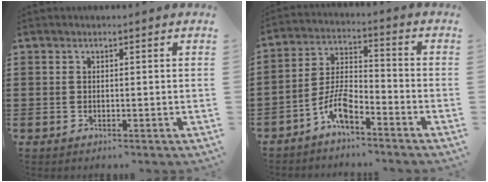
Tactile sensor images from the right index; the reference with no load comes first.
{"total": 6.5, "force": [-4.7, 2.0, 4.1], "torque": [-0.099, -0.001, -0.093]}